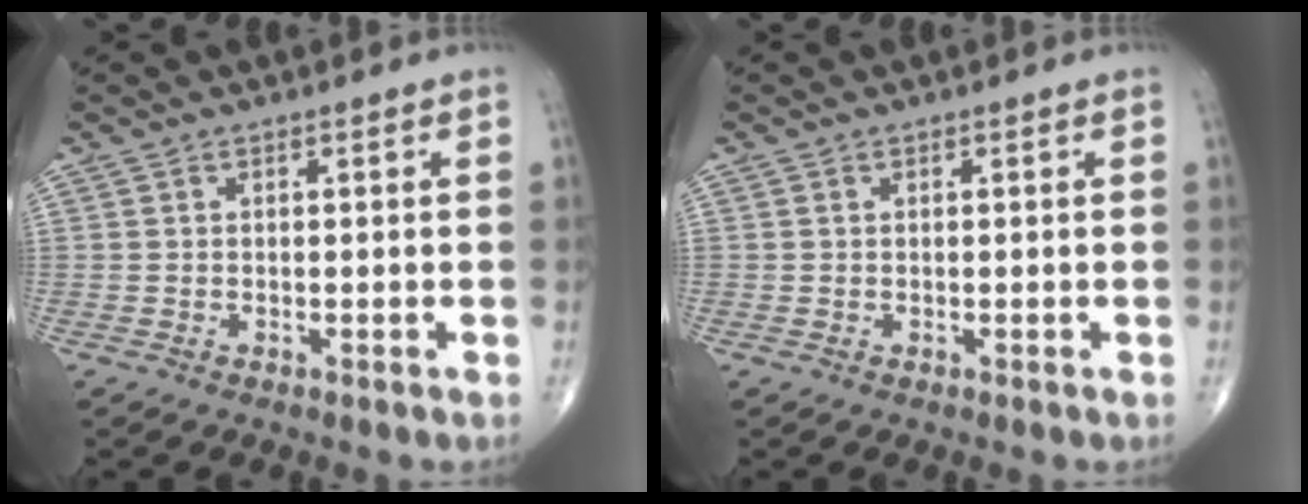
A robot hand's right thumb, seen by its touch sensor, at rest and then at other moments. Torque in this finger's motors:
{"motor_torque": [-0.17, -0.18, 0.17, 0.09, -0.02]}